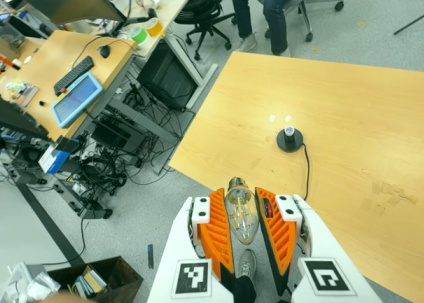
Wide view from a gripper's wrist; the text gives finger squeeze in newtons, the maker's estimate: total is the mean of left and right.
{"total": 12.2, "left": 12.3, "right": 12.0}